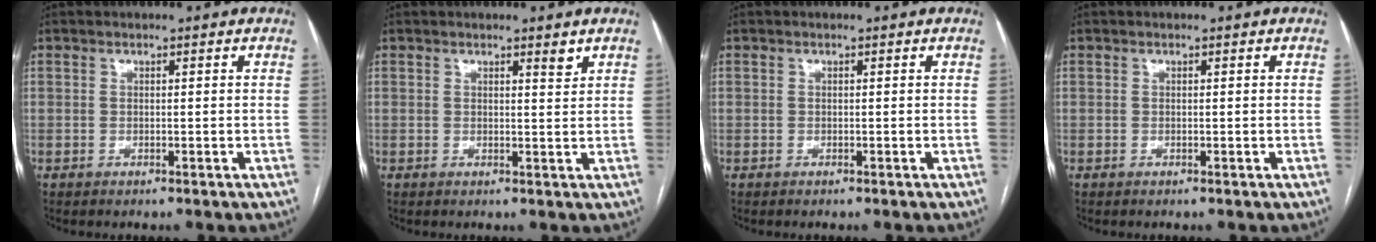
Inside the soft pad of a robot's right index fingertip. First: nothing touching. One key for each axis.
{"total": 1.4, "fx": 1.1, "fy": 0.1, "fz": 0.9, "tx": -0.014, "ty": -0.006, "tz": 0.016}
{"total": 0.0}
{"total": 0.0}